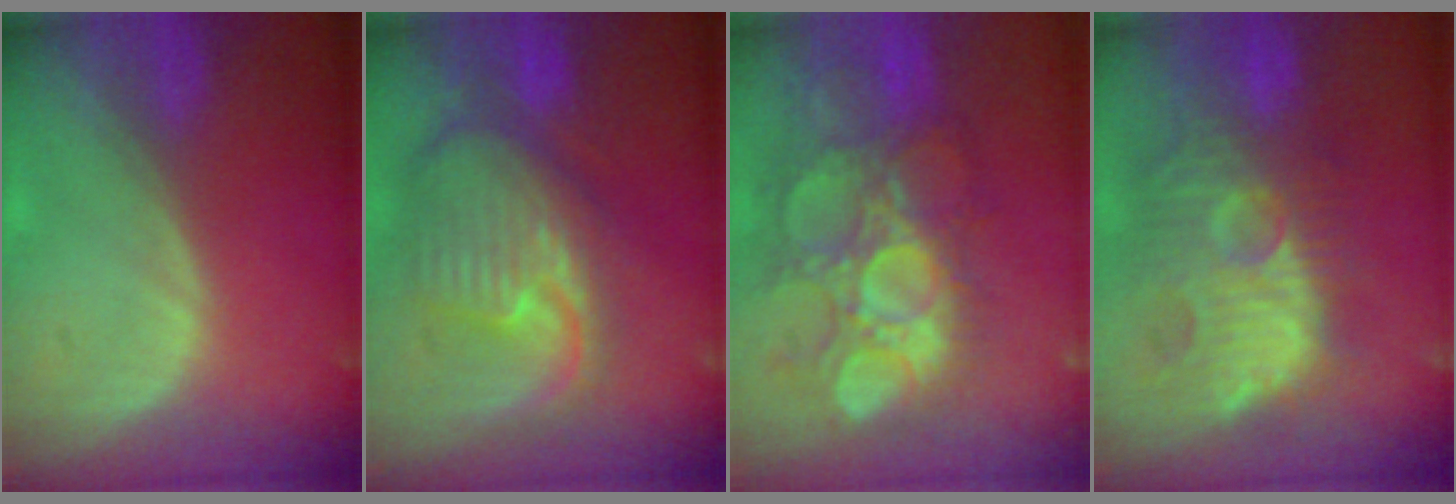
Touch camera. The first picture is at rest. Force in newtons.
{"total": 11.9, "press": 10.4, "slide": 5.9}
{"total": 12.2, "press": 11.5, "slide": 4.1}
{"total": 12.6, "press": 12.1, "slide": 3.6}